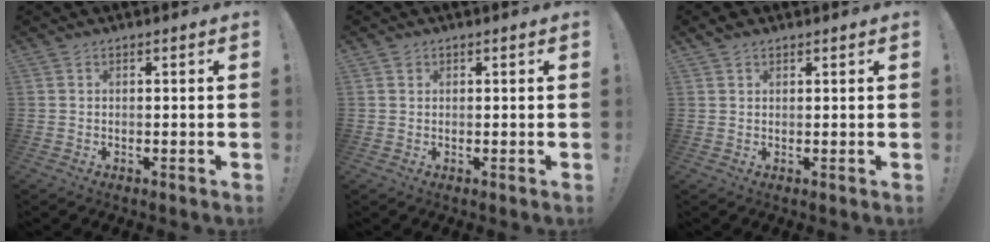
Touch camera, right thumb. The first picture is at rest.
{"total": 0.9, "force": [0.5, 0.7, 0.1], "torque": [0.004, -0.002, 0.009]}
{"total": 1.7, "force": [1.3, 1.0, 0.6], "torque": [-0.009, -0.002, 0.025]}